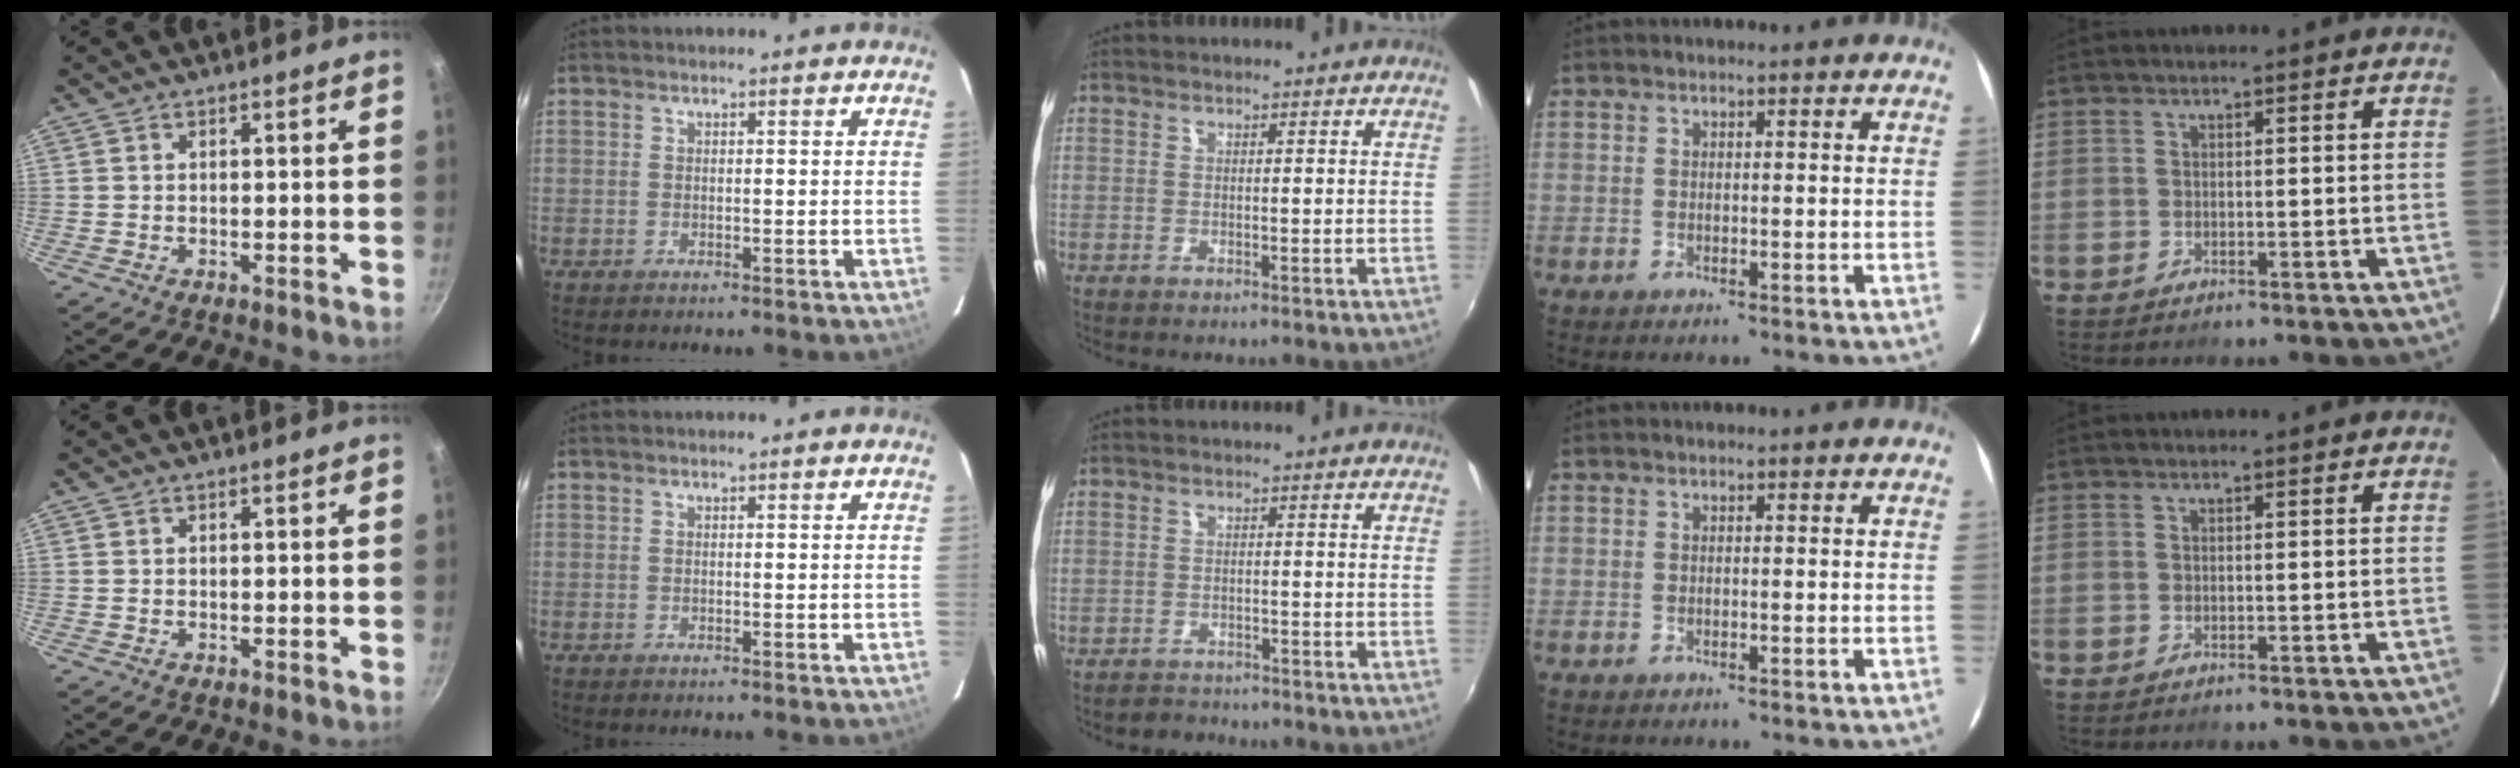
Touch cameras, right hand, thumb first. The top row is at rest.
{"middle": {"total": 2.7, "force": [-2.4, 1.1, -0.1], "torque": [-0.010, 0.004, -0.040]}}